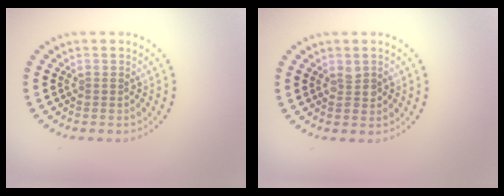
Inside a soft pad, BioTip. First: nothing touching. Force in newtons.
{"total": 1.2, "press": 1.1, "slide": 0.1}